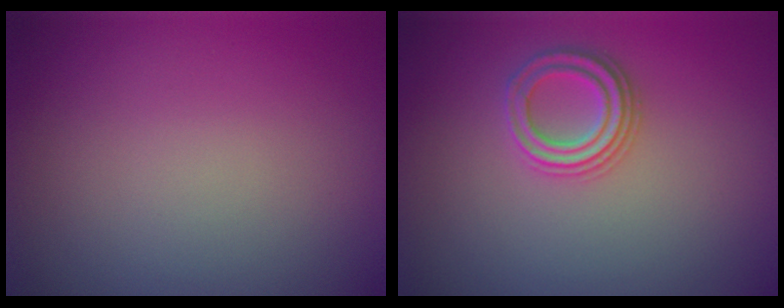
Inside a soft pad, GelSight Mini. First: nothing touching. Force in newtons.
{"total": 2.5, "press": 2.4, "slide": 0.4}